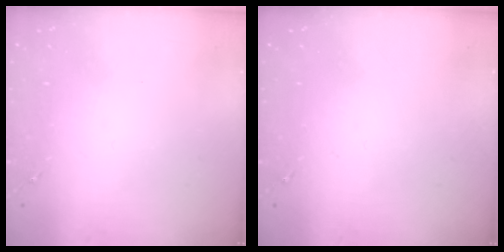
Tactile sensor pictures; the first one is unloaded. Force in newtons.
{"total": 0.0}